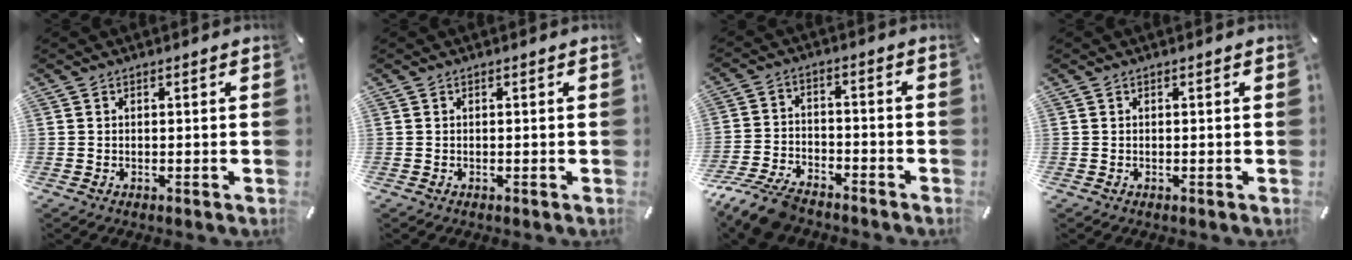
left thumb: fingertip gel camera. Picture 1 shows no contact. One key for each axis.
{"total": 0.0}
{"total": 10.2, "fx": -8.4, "fy": 3.6, "fz": 4.5, "tx": -0.095, "ty": 0.037, "tz": -0.164}
{"total": 0.0}